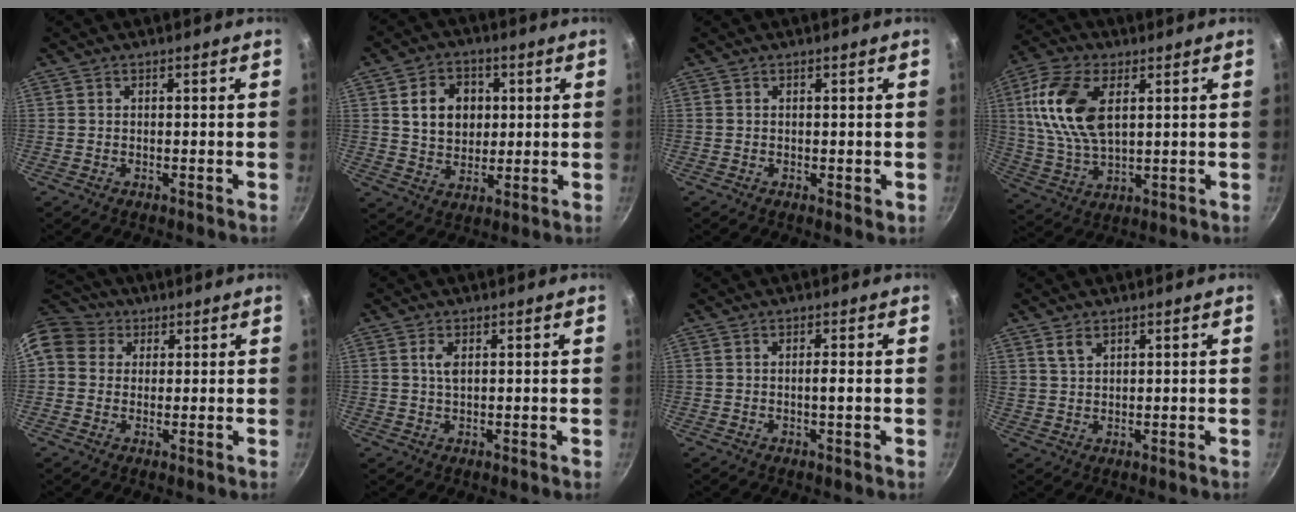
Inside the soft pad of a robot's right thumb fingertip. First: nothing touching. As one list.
[{"total": 10.3, "force": [2.1, 8.2, 5.8], "torque": [-0.066, -0.001, 0.035]}, {"total": 0.9, "force": [-0.1, 0.4, 0.8], "torque": [-0.009, -0.002, -0.002]}, {"total": 15.2, "force": [4.0, 8.4, 12.0], "torque": [-0.231, -0.004, 0.078]}, {"total": 11.8, "force": [4.1, 9.8, 5.3], "torque": [-0.094, 0.020, 0.062]}, {"total": 2.2, "force": [0.7, 0.9, 1.9], "torque": [-0.036, -0.001, 0.015]}, {"total": 1.6, "force": [-0.2, 0.0, 1.6], "torque": [-0.030, -0.001, -0.004]}, {"total": 3.1, "force": [1.9, 1.7, 1.9], "torque": [-0.032, -0.004, 0.040]}]